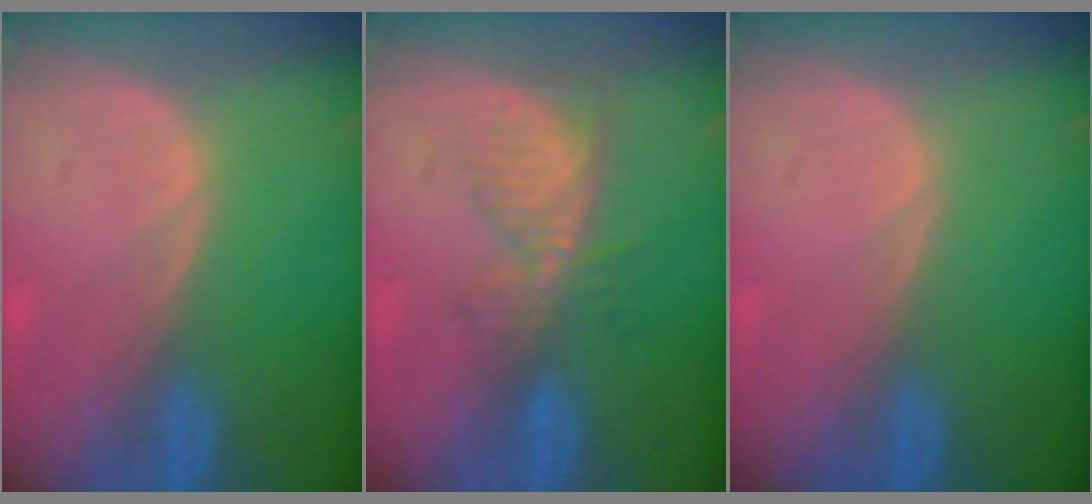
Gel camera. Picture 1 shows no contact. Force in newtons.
{"total": 4.9, "press": 4.8, "slide": 1.1}
{"total": 0.0}